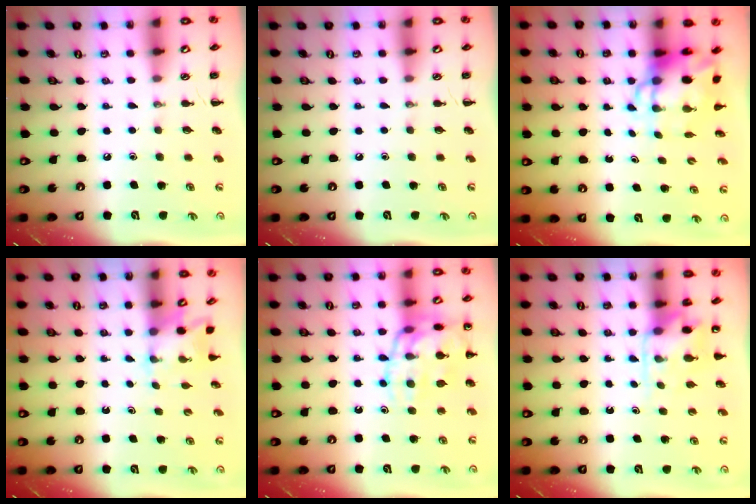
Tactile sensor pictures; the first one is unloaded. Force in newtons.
{"total": 0.0}
{"total": 6.3, "press": 6.1, "slide": 1.5}
{"total": 1.6, "press": 1.5, "slide": 0.6}
{"total": 16.8, "press": 16.6, "slide": 1.9}
{"total": 5.7, "press": 5.6, "slide": 0.9}